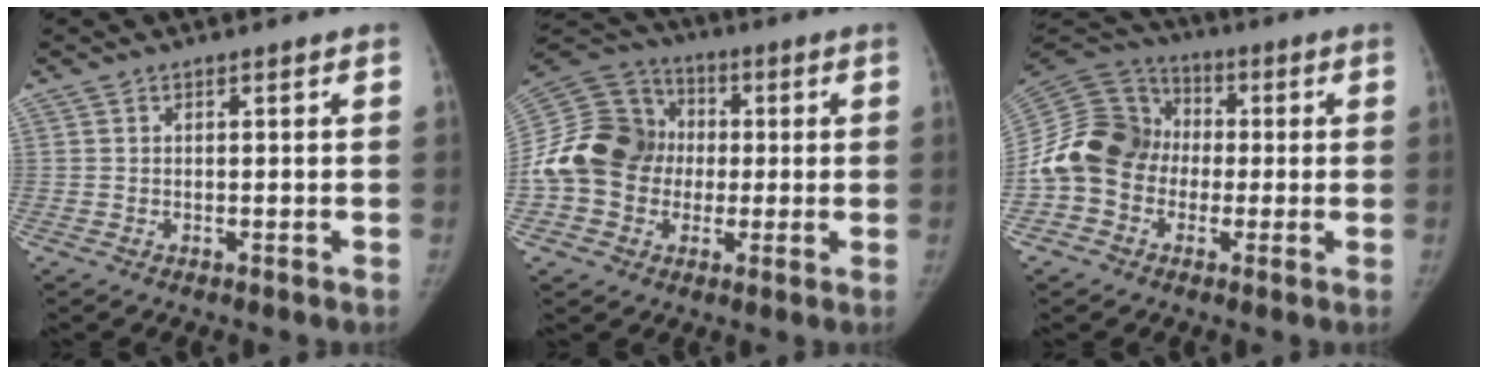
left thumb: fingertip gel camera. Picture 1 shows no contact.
{"total": 18.2, "force": [-1.1, 15.7, 9.1], "torque": [-0.182, 0.038, -0.024]}
{"total": 16.5, "force": [-2.1, 14.0, 8.5], "torque": [-0.167, 0.042, -0.048]}